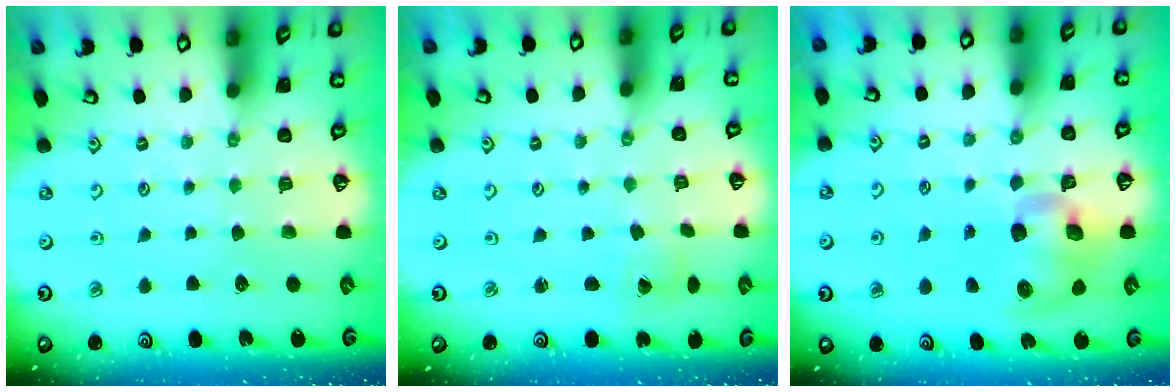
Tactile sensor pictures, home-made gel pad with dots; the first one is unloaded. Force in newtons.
{"total": 2.1, "press": 2.1, "slide": 0.1}
{"total": 10.4, "press": 10.3, "slide": 1.5}